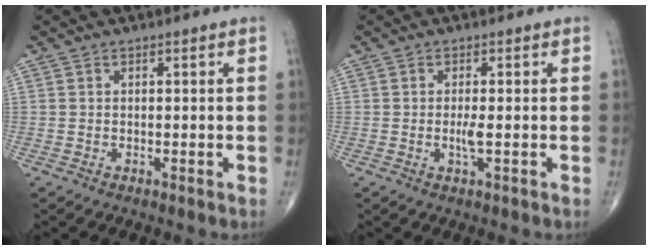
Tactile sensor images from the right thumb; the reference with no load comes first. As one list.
[{"total": 2.1, "force": [-0.3, 0.3, 2.0], "torque": [-0.043, -0.004, -0.007]}]